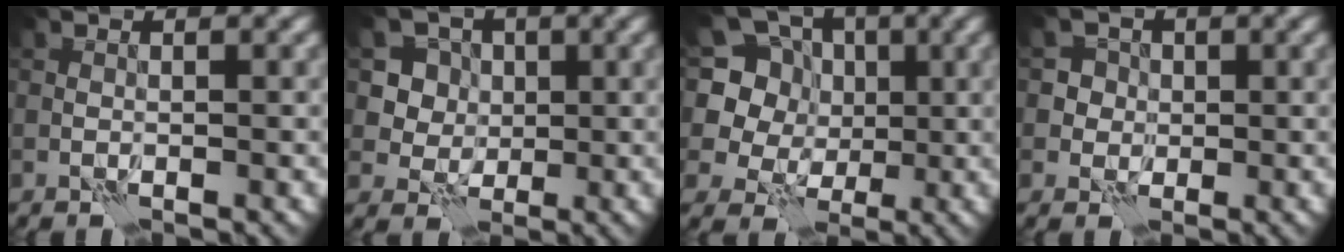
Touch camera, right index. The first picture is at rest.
{"total": 4.5, "force": [1.2, 4.0, 1.6], "torque": [-0.031, -0.010, 0.026]}
{"total": 9.8, "force": [3.3, 8.2, 4.3], "torque": [-0.085, 0.024, 0.020]}
{"total": 3.2, "force": [0.8, 2.9, 0.9], "torque": [0.004, 0.008, 0.004]}